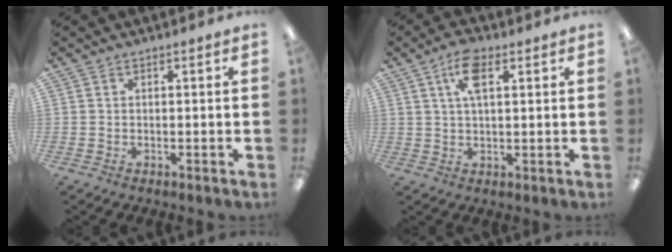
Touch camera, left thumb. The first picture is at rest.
{"total": 7.5, "force": [3.3, 3.4, 5.8], "torque": [-0.106, 0.003, 0.056]}